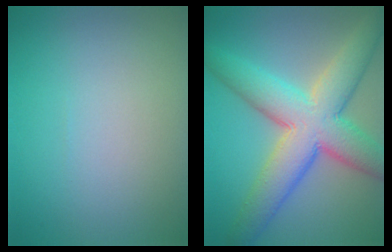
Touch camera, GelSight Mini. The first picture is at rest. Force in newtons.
{"total": 9.7, "press": 9.7, "slide": 0.3}